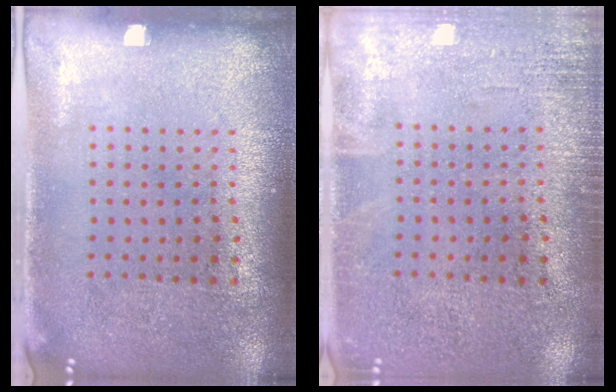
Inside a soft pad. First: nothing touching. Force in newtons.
{"total": 1.7, "press": 1.7, "slide": 0.3}